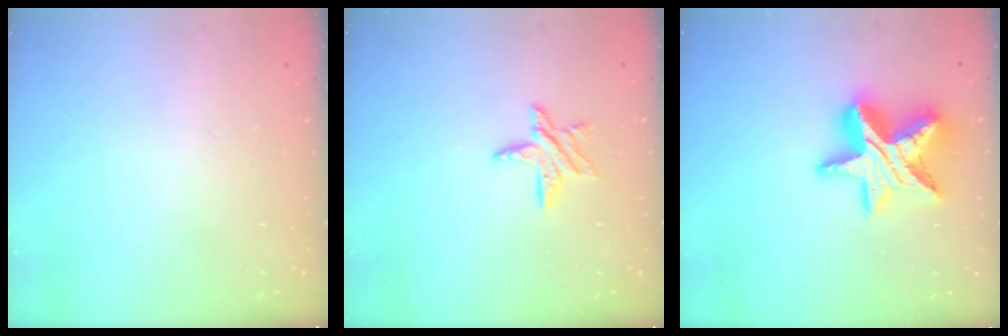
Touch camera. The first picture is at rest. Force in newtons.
{"total": 7.0, "press": 7.0, "slide": 0.4}
{"total": 16.8, "press": 16.8, "slide": 1.4}